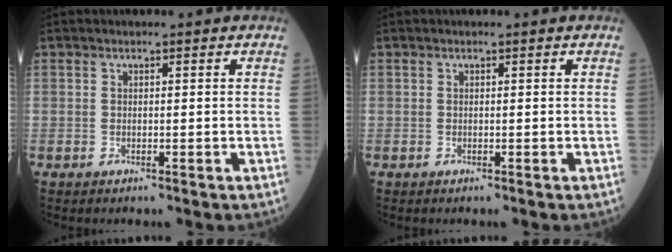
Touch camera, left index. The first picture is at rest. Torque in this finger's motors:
{"motor_torque": [0.00, 0.00, 0.00, 0.00]}